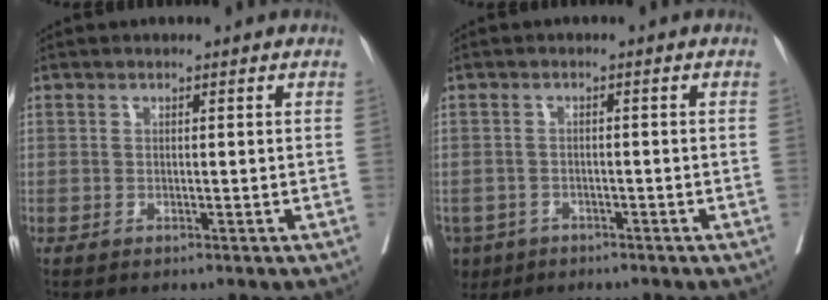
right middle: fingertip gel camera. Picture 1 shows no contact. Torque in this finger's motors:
{"motor_torque": [0.43, -0.28, 1.05, 0.21]}